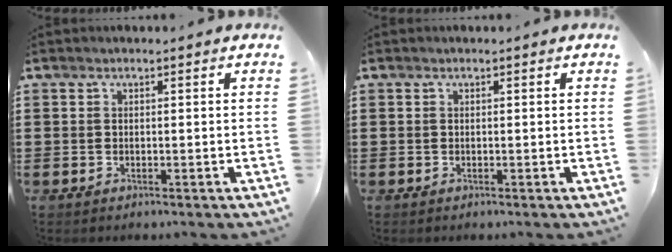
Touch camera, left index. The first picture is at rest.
{"total": 0.0}